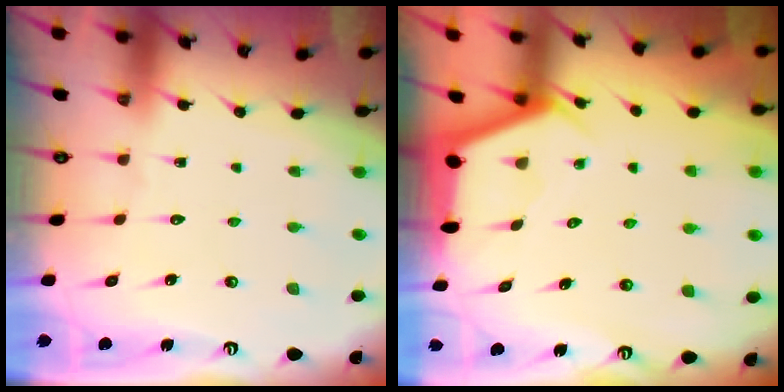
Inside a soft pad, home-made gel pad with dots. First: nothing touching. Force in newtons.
{"total": 2.8, "press": 2.8, "slide": 0.3}